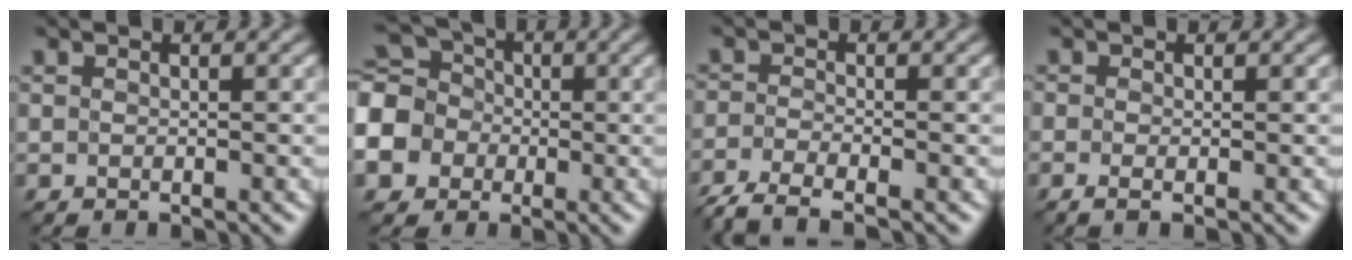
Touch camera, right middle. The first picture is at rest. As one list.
[{"total": 8.3, "force": [-2.2, 7.3, 3.2], "torque": [-0.089, -0.004, -0.064]}, {"total": 3.9, "force": [-3.4, 0.5, 1.8], "torque": [-0.036, -0.010, -0.077]}, {"total": 0.9, "force": [-0.5, 0.1, 0.7], "torque": [-0.016, -0.003, -0.011]}]